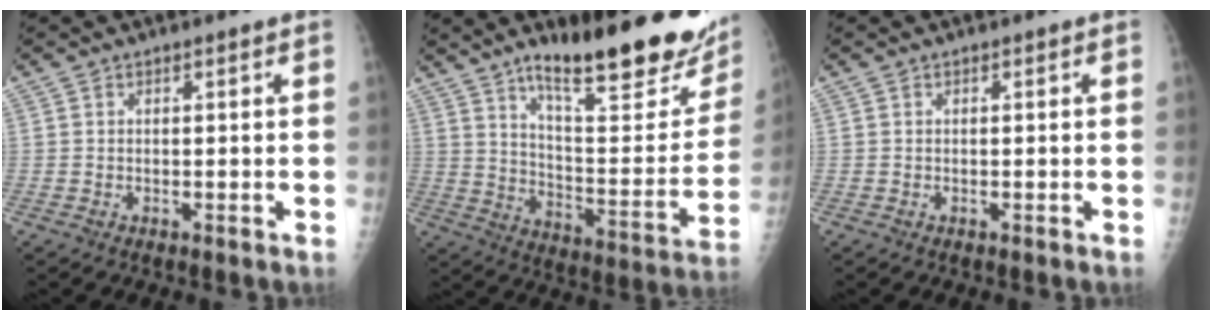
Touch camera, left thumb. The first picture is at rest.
{"total": 26.3, "force": [17.2, 6.7, 18.8], "torque": [-0.229, -0.083, 0.261]}
{"total": 0.0}